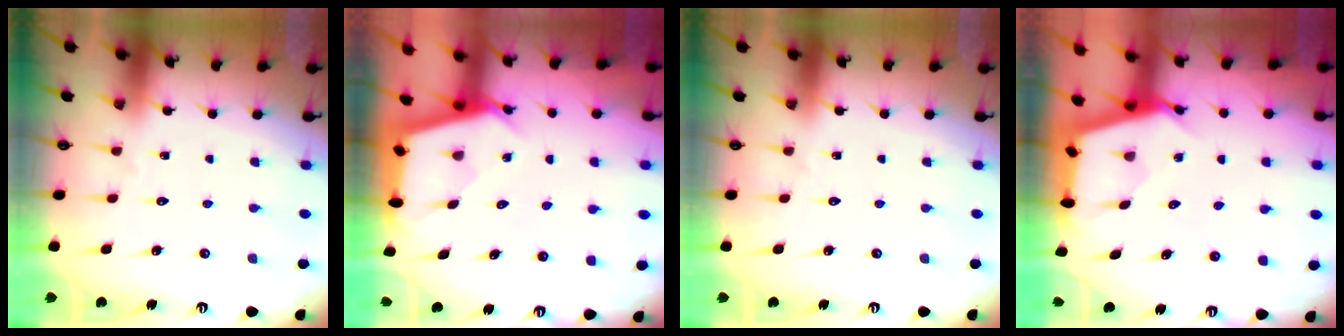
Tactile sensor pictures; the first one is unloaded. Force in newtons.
{"total": 2.9, "press": 2.9, "slide": 0.3}
{"total": 0.0}
{"total": 2.6, "press": 2.6, "slide": 0.3}